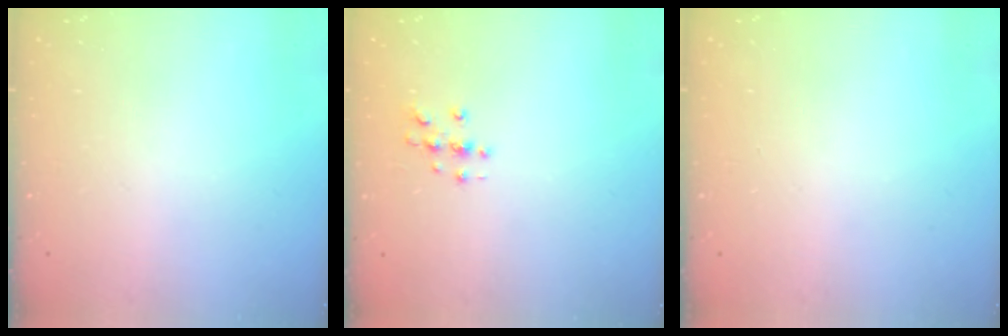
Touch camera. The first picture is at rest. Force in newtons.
{"total": 2.7, "press": 2.7, "slide": 0.3}
{"total": 0.0}